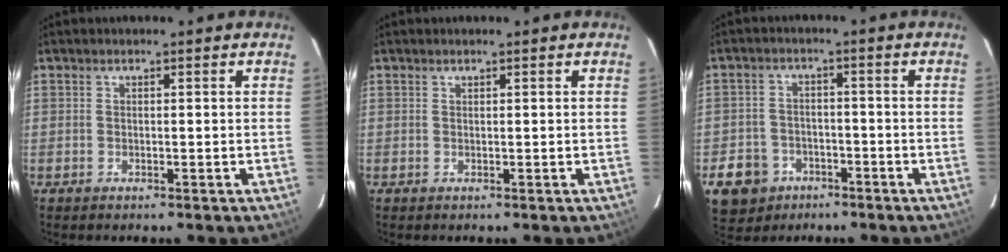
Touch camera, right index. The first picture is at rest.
{"total": 0.0}
{"total": 8.9, "force": [-5.0, 6.9, 2.4], "torque": [-0.078, 0.018, -0.071]}